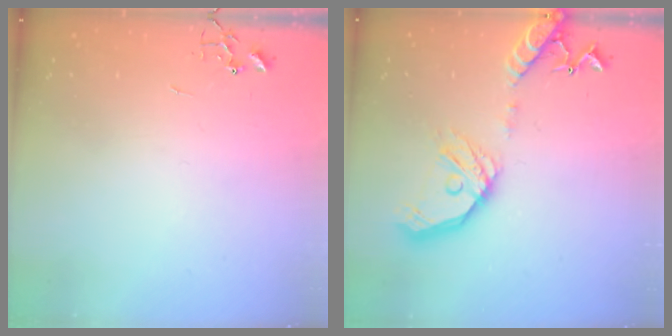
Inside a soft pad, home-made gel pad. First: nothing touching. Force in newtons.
{"total": 17.9, "press": 17.7, "slide": 2.6}